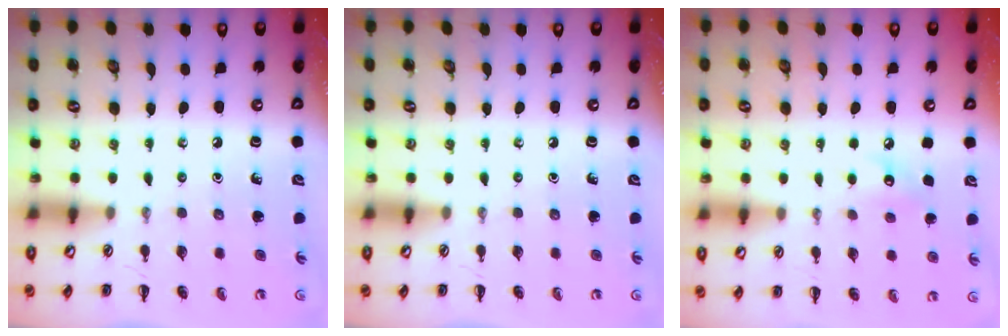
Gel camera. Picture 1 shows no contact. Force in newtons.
{"total": 0.0}
{"total": 6.5, "press": 6.3, "slide": 1.7}